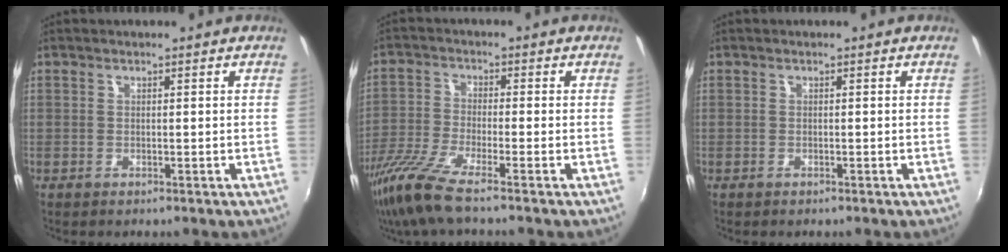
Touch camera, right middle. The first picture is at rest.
{"total": 8.8, "force": [-6.7, 0.1, 5.7], "torque": [-0.131, -0.026, -0.132]}
{"total": 0.0}